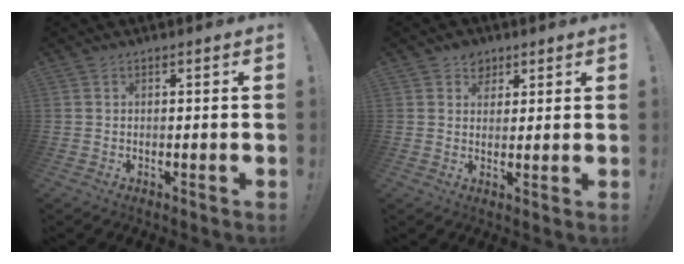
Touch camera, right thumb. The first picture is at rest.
{"total": 4.7, "force": [2.9, 3.6, 0.6], "torque": [0.002, -0.020, 0.054]}